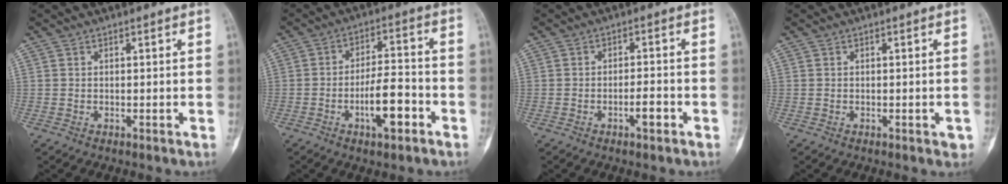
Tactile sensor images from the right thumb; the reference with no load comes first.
{"total": 9.2, "force": [-3.8, 3.4, 7.7], "torque": [-0.122, 0.030, -0.063]}
{"total": 3.3, "force": [-1.6, 1.0, 2.7], "torque": [-0.042, 0.013, -0.027]}
{"total": 1.2, "force": [-0.4, 0.6, 1.0], "torque": [-0.005, -0.001, -0.004]}